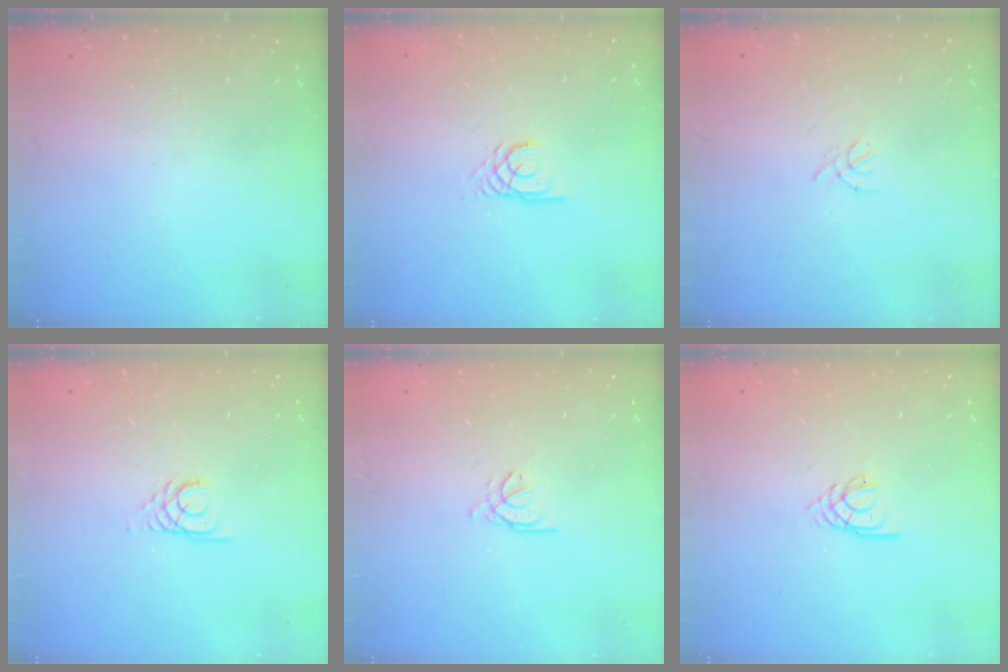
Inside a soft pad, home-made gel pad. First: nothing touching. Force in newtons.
{"total": 2.4, "press": 2.4, "slide": 0.2}
{"total": 0.8, "press": 0.7, "slide": 0.3}
{"total": 3.0, "press": 2.9, "slide": 0.3}
{"total": 0.7, "press": 0.6, "slide": 0.3}
{"total": 2.6, "press": 2.6, "slide": 0.3}